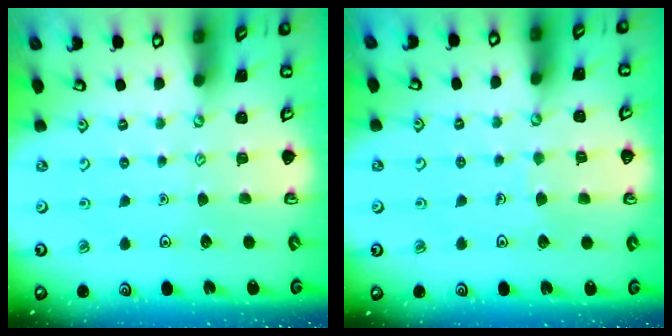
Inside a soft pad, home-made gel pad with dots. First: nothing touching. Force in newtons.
{"total": 3.5, "press": 3.5, "slide": 0.2}